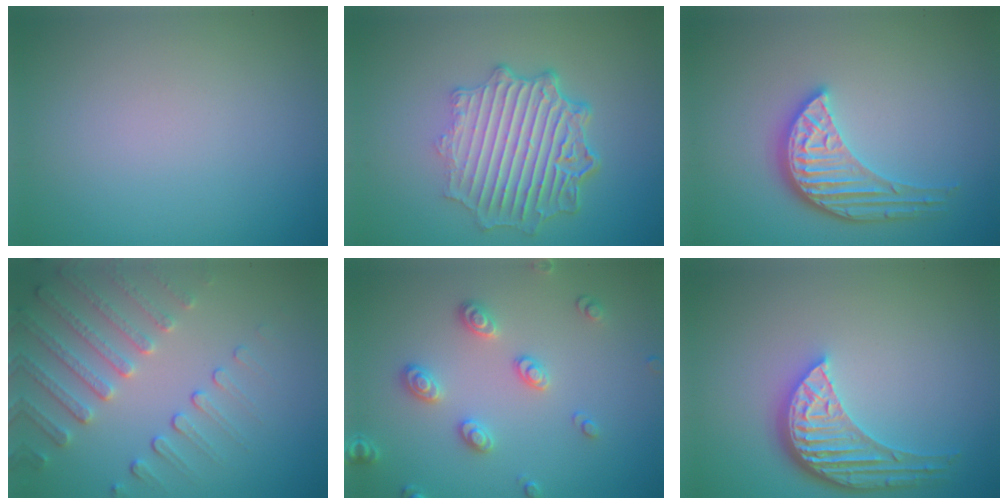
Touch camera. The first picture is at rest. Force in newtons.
{"total": 7.1, "press": 5.4, "slide": 4.7}
{"total": 4.3, "press": 3.6, "slide": 2.4}
{"total": 4.5, "press": 3.5, "slide": 2.8}
{"total": 2.9, "press": 2.7, "slide": 1.1}
{"total": 5.4, "press": 3.9, "slide": 3.6}